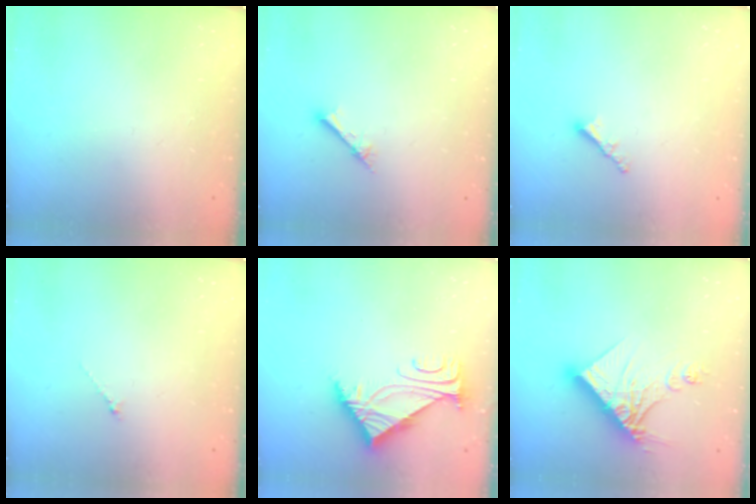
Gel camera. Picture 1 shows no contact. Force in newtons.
{"total": 2.1, "press": 2.1, "slide": 0.2}
{"total": 2.5, "press": 2.5, "slide": 0.3}
{"total": 0.6, "press": 0.5, "slide": 0.3}
{"total": 6.1, "press": 6.1, "slide": 0.0}
{"total": 14.3, "press": 14.2, "slide": 1.4}